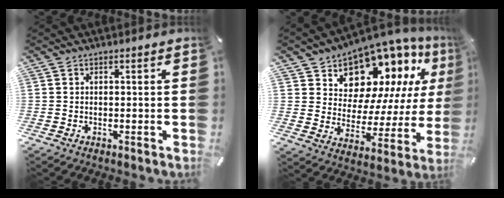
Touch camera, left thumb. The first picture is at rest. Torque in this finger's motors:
{"motor_torque": [2.51, 2.50, 1.43, -1.34, 0.33]}